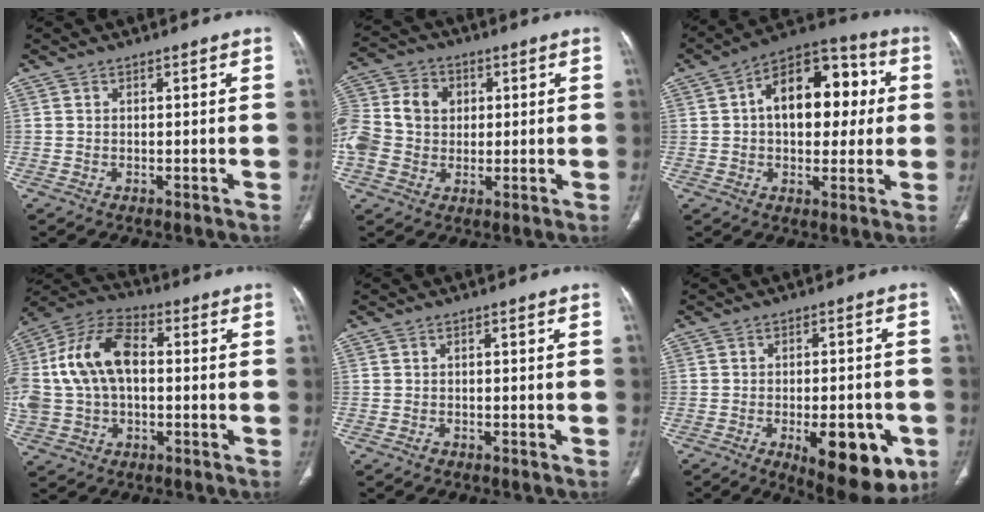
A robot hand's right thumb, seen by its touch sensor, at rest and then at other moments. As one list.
[{"total": 17.3, "force": [1.5, 14.1, 9.8], "torque": [-0.221, 0.035, 0.031]}, {"total": 17.5, "force": [2.7, 10.7, 13.6], "torque": [-0.162, 0.031, 0.034]}, {"total": 18.6, "force": [1.4, 11.8, 14.3], "torque": [-0.302, 0.035, 0.022]}, {"total": 0.7, "force": [-0.5, 0.4, 0.2], "torque": [-0.004, 0.001, -0.009]}, {"total": 14.5, "force": [-5.5, 6.0, 12.0], "torque": [-0.138, 0.008, -0.062]}]